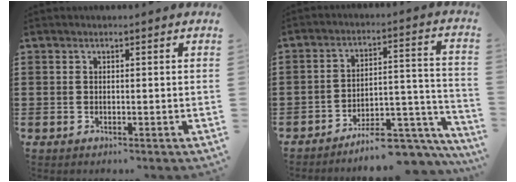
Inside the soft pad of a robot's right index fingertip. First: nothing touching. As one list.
[{"total": 7.5, "force": [-6.5, 2.1, 3.2], "torque": [-0.041, 0.020, -0.120]}]